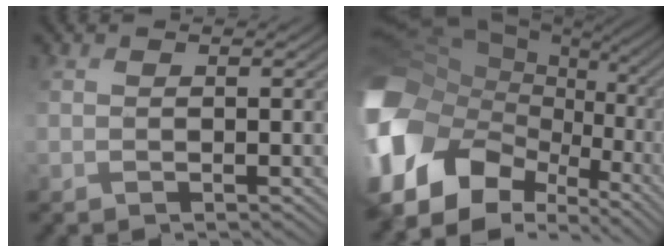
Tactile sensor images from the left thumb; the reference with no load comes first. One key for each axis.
{"total": 19.4, "fx": -5.4, "fy": 13.5, "fz": 12.9, "tx": -0.314, "ty": -0.023, "tz": -0.096}